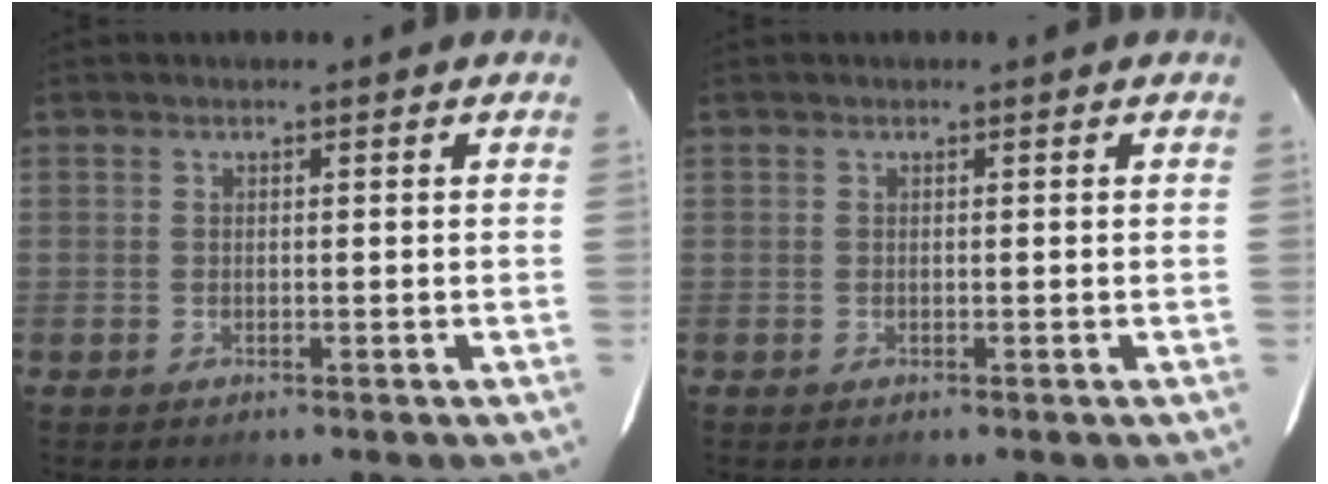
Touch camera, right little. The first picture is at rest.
{"total": 0.0}